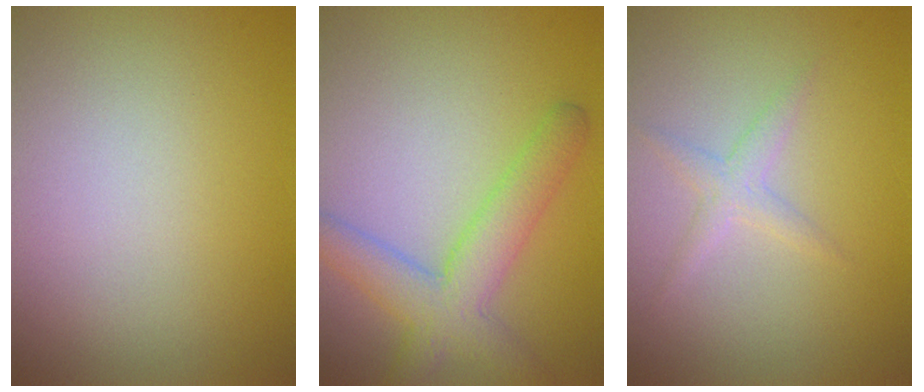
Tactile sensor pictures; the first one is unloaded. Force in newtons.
{"total": 4.8, "press": 4.8, "slide": 0.2}
{"total": 1.5, "press": 1.5, "slide": 0.1}